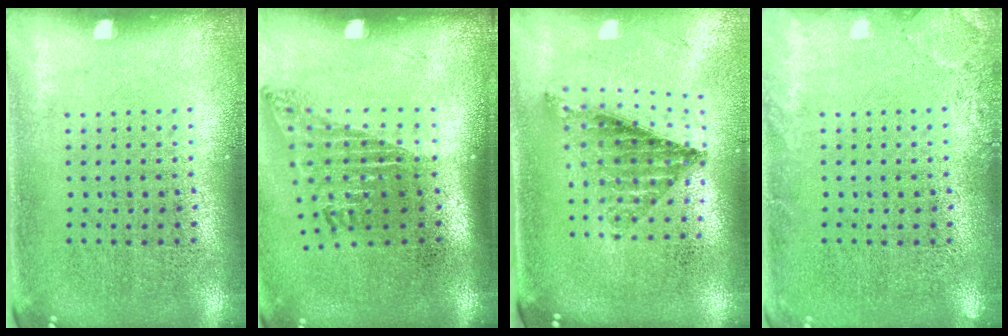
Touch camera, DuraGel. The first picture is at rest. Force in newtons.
{"total": 1.7, "press": 1.1, "slide": 1.3}
{"total": 0.9, "press": 0.9, "slide": 0.3}
{"total": 1.9, "press": 1.8, "slide": 0.3}